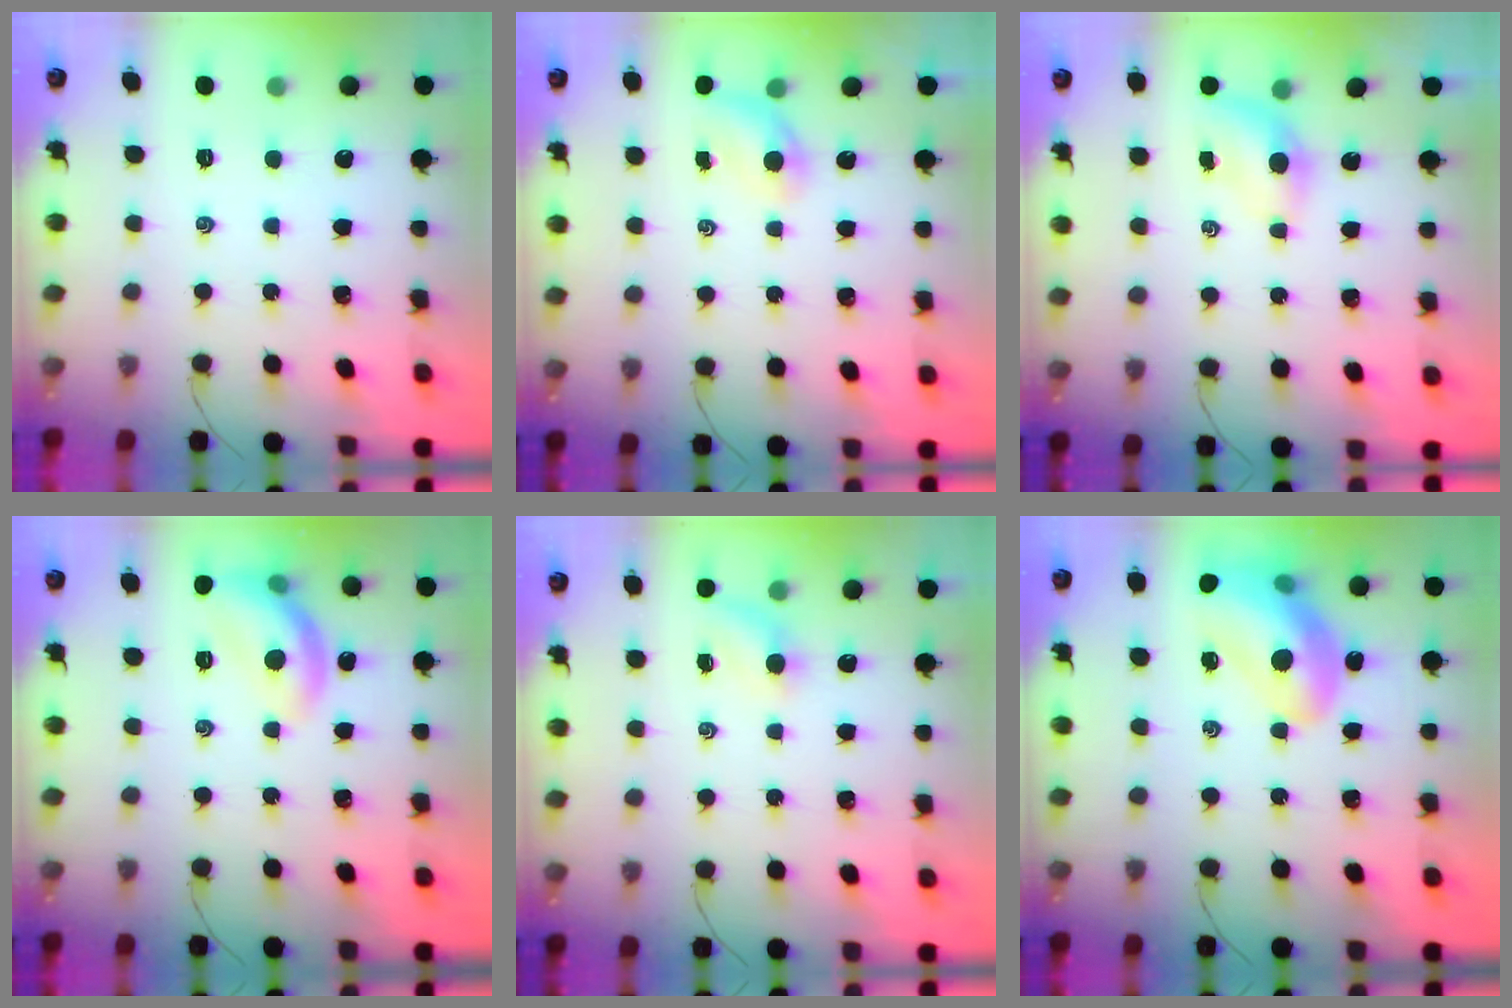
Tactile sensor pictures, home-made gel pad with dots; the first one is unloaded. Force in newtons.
{"total": 3.5, "press": 3.4, "slide": 0.8}
{"total": 4.0, "press": 3.9, "slide": 0.9}
{"total": 12.7, "press": 12.7, "slide": 0.8}
{"total": 3.8, "press": 3.6, "slide": 1.3}
{"total": 18.1, "press": 17.6, "slide": 4.2}